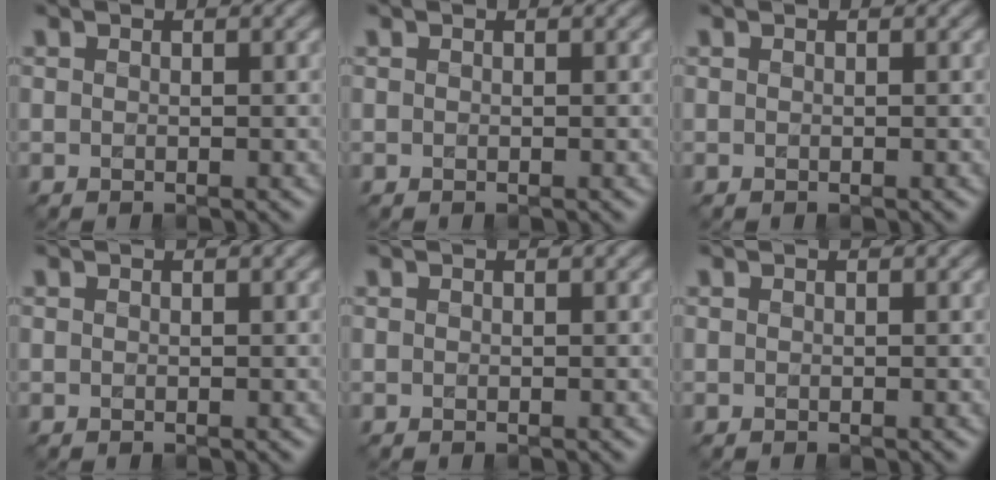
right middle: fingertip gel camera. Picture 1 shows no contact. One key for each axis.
{"total": 0.0}
{"total": 0.0}
{"total": 0.0}
{"total": 0.0}
{"total": 0.0}